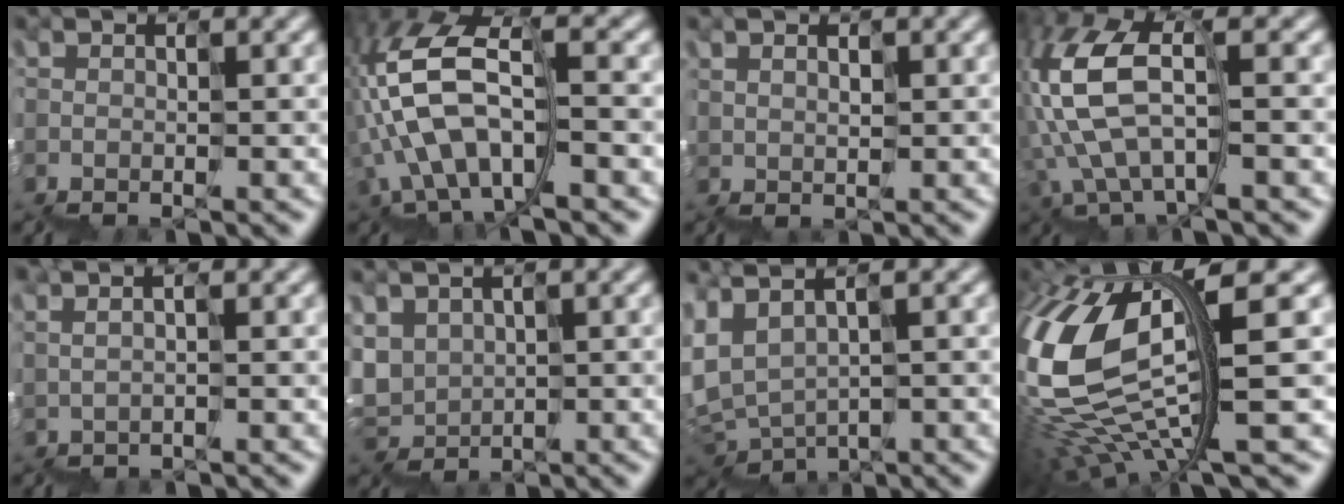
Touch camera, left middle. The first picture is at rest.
{"total": 8.3, "force": [-1.7, 3.5, 7.3], "torque": [-0.159, 0.028, -0.031]}
{"total": 1.0, "force": [0.9, 0.2, 0.2], "torque": [-0.005, 0.009, 0.025]}
{"total": 6.8, "force": [0.4, 3.0, 6.1], "torque": [-0.161, 0.025, 0.006]}
{"total": 1.2, "force": [0.7, 0.3, 0.9], "torque": [0.006, 0.010, 0.012]}
{"total": 3.0, "force": [2.3, 1.8, -0.5], "torque": [-0.010, 0.021, 0.058]}
{"total": 2.2, "force": [2.0, 0.7, 0.6], "torque": [-0.039, 0.022, 0.044]}
{"total": 10.4, "force": [0.3, 3.5, 9.8], "torque": [-0.237, -0.009, 0.031]}